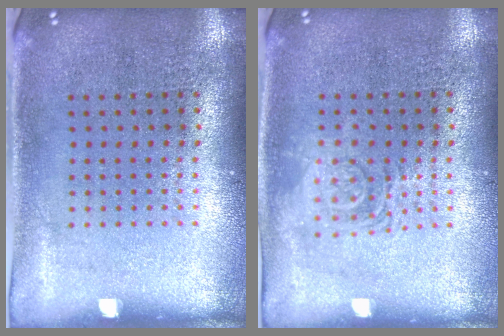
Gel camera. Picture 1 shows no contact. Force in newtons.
{"total": 1.2, "press": 1.2, "slide": 0.2}